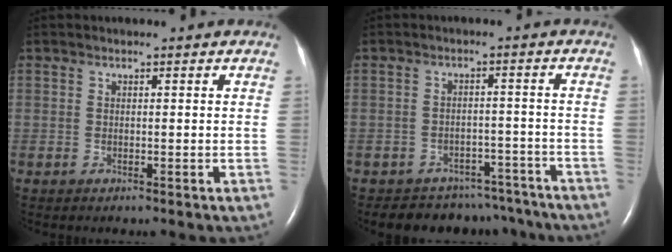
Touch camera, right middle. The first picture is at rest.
{"total": 9.9, "force": [-8.8, 4.6, 0.3], "torque": [0.005, 0.028, -0.101]}